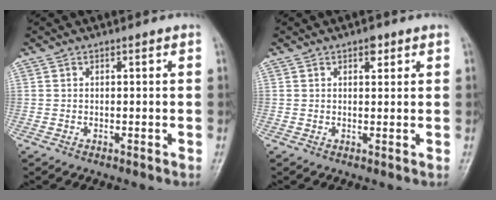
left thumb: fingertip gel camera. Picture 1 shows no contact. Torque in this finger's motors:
{"motor_torque": [0.84, 0.51, 0.05, -0.07, 0.03]}